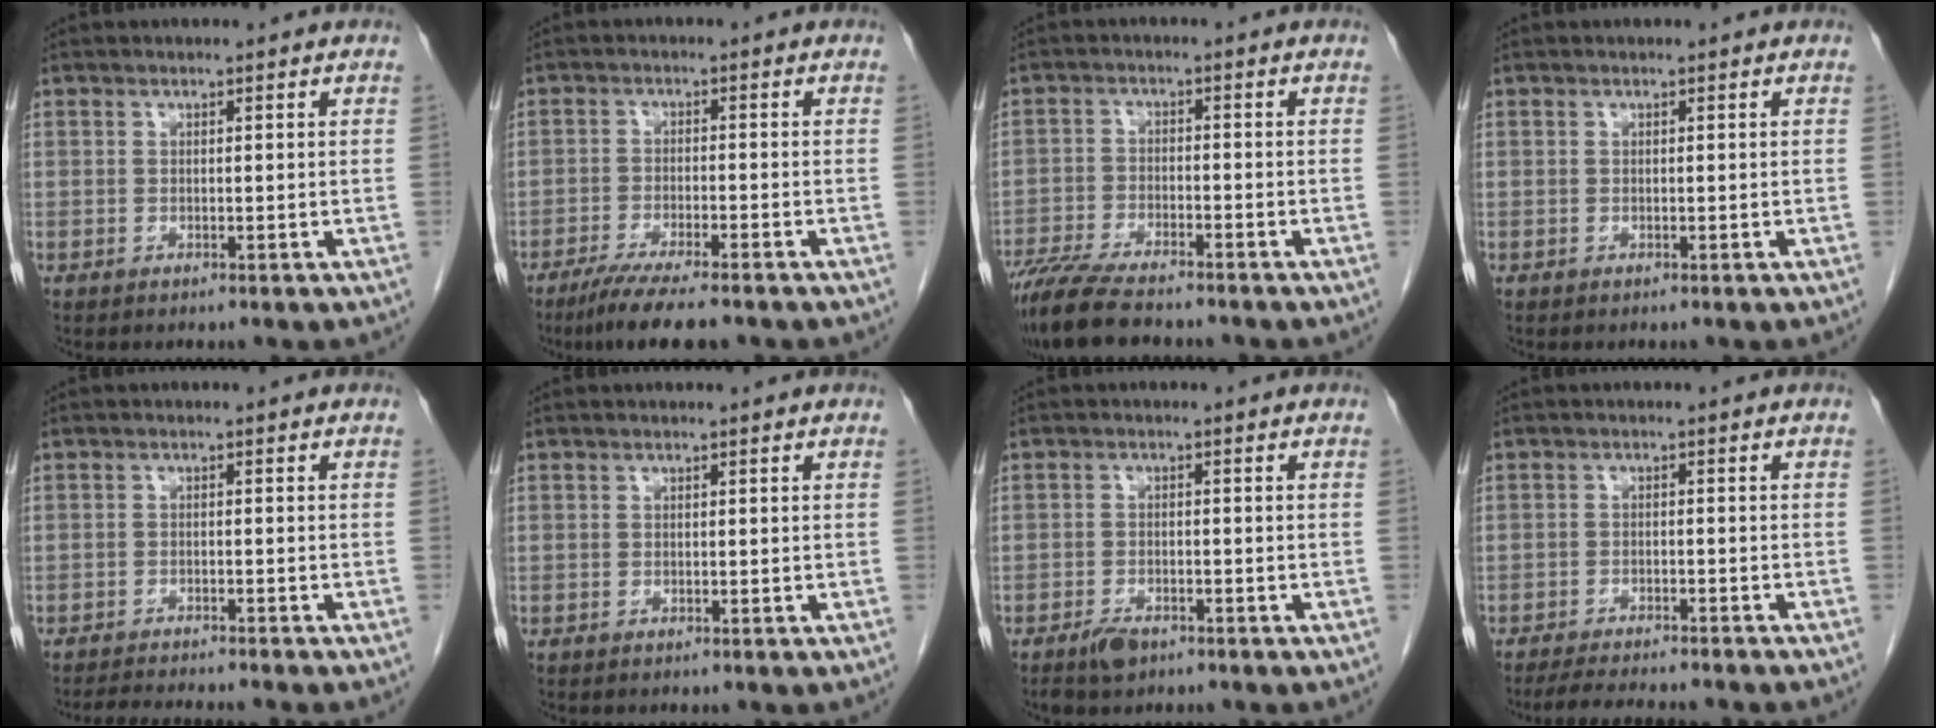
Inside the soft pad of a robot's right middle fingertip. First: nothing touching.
{"total": 8.2, "force": [-6.3, 0.7, 5.2], "torque": [-0.087, -0.021, -0.101]}
{"total": 10.1, "force": [-8.7, 1.4, 5.0], "torque": [-0.090, -0.027, -0.145]}
{"total": 0.0}
{"total": 5.9, "force": [-5.5, -0.3, 2.1], "torque": [-0.030, -0.015, -0.084]}
{"total": 0.0}
{"total": 3.1, "force": [-2.2, 1.3, 1.6], "torque": [-0.034, -0.002, -0.033]}
{"total": 9.8, "force": [-8.7, 1.0, 4.3], "torque": [-0.064, -0.017, -0.123]}